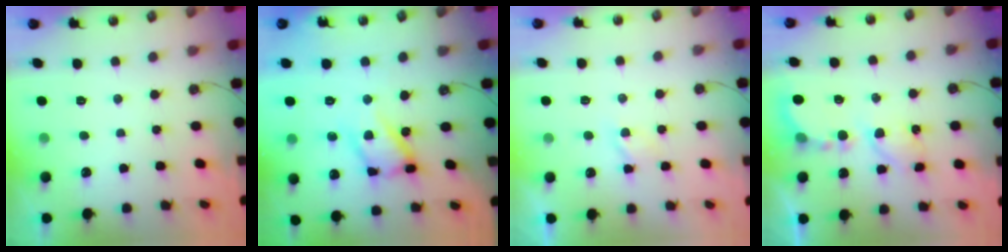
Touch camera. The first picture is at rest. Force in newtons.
{"total": 13.7, "press": 13.5, "slide": 1.8}
{"total": 2.2, "press": 2.1, "slide": 0.4}
{"total": 6.4, "press": 6.4, "slide": 0.3}